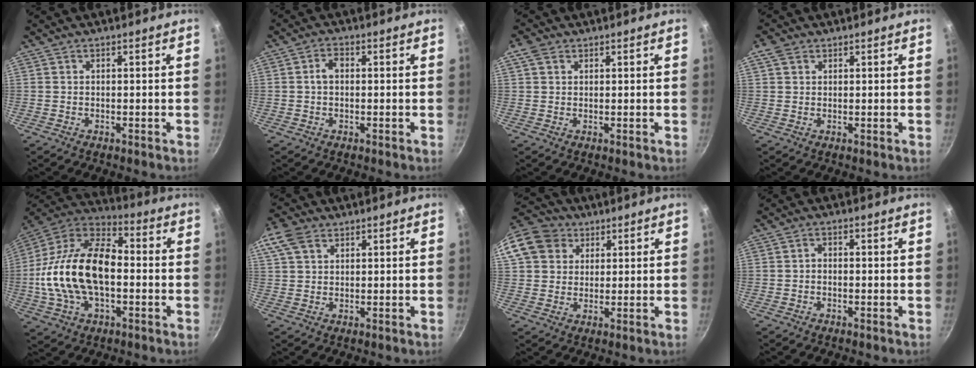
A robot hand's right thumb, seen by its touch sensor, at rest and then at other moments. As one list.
[{"total": 2.6, "force": [0.0, 1.8, 1.9], "torque": [-0.030, 0.010, -0.002]}, {"total": 2.8, "force": [1.3, 2.0, 1.5], "torque": [-0.026, 0.002, 0.022]}, {"total": 2.6, "force": [1.3, 1.8, 1.3], "torque": [-0.022, 0.001, 0.023]}, {"total": 22.9, "force": [-1.9, 13.4, 18.5], "torque": [-0.338, 0.041, -0.046]}, {"total": 6.1, "force": [3.0, 4.0, 3.4], "torque": [-0.065, 0.006, 0.054]}, {"total": 13.7, "force": [5.3, 11.3, 5.6], "torque": [-0.114, 0.025, 0.088]}, {"total": 1.3, "force": [-0.5, 0.8, 0.8], "torque": [-0.016, 0.009, -0.011]}]